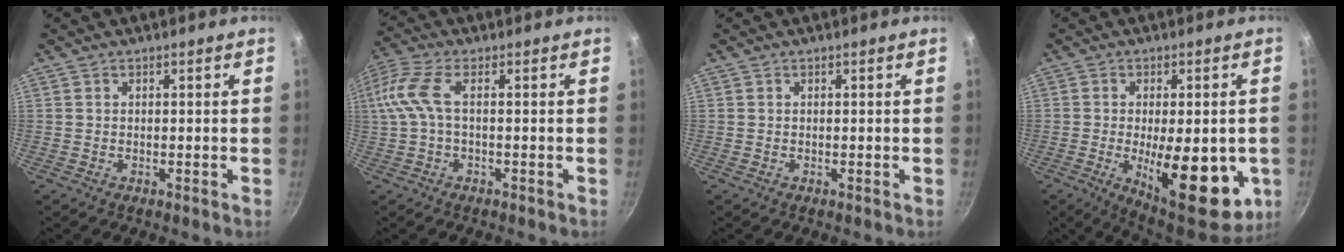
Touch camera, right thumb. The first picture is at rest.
{"total": 8.2, "force": [-0.2, 3.3, 7.6], "torque": [-0.182, 0.015, -0.010]}
{"total": 0.0}
{"total": 19.2, "force": [-4.2, 7.8, 17.1], "torque": [-0.205, -0.011, -0.045]}